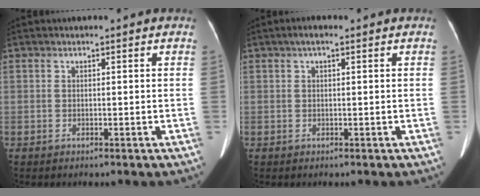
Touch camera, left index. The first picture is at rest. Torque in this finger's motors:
{"motor_torque": [0.14, -0.07, 0.00, 0.02]}